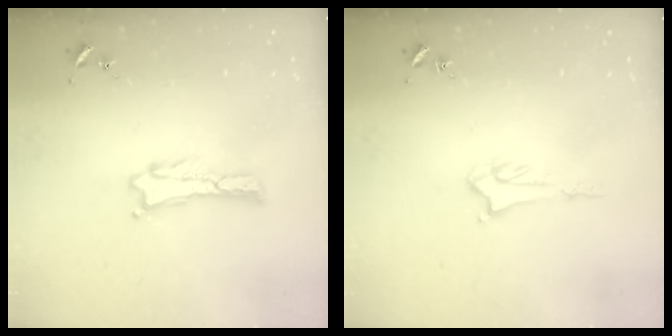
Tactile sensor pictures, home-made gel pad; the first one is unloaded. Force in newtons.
{"total": 2.6, "press": 2.6, "slide": 0.3}